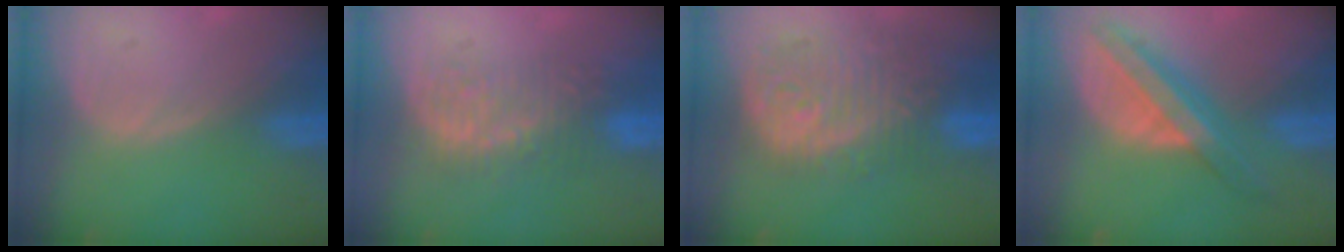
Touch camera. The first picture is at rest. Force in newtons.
{"total": 6.4, "press": 6.2, "slide": 1.3}
{"total": 12.0, "press": 10.7, "slide": 5.5}
{"total": 8.2, "press": 7.0, "slide": 4.3}